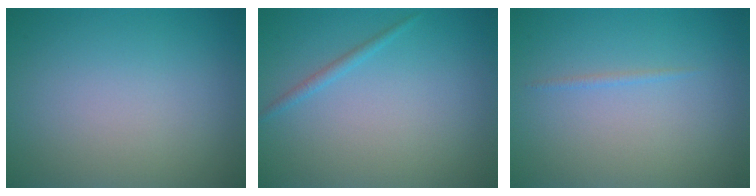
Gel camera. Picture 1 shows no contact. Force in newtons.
{"total": 0.9, "press": 0.9, "slide": 0.2}
{"total": 0.5, "press": 0.5, "slide": 0.1}